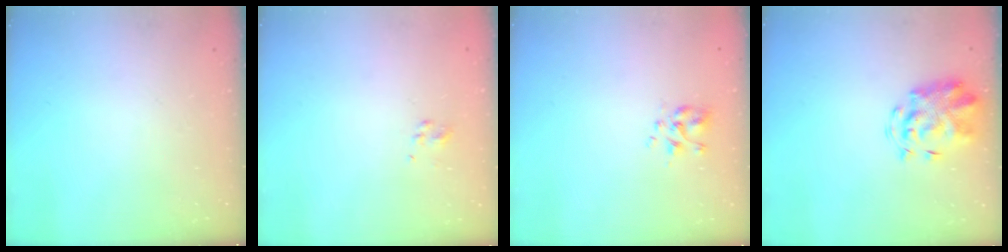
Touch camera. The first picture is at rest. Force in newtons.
{"total": 2.3, "press": 2.1, "slide": 1.1}
{"total": 2.9, "press": 2.7, "slide": 1.1}
{"total": 3.5, "press": 3.4, "slide": 1.1}